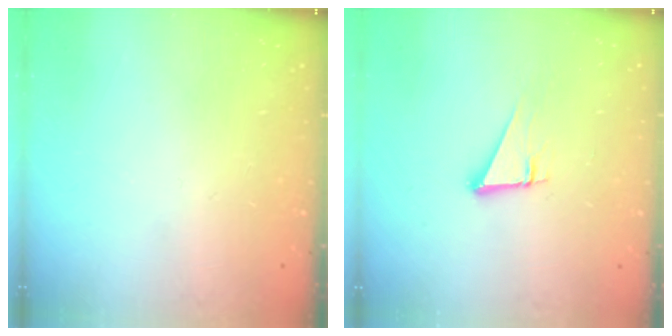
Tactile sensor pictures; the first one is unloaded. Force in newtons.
{"total": 3.7, "press": 3.7, "slide": 0.2}